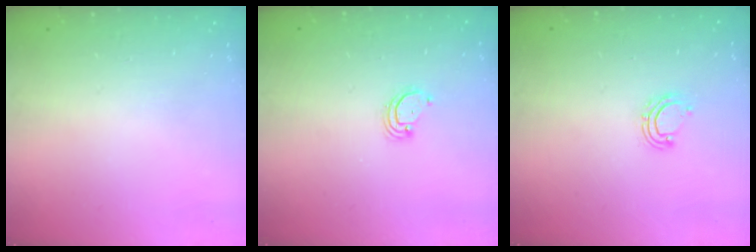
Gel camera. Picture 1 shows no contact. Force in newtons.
{"total": 2.6, "press": 2.6, "slide": 0.1}
{"total": 6.5, "press": 6.5, "slide": 0.4}